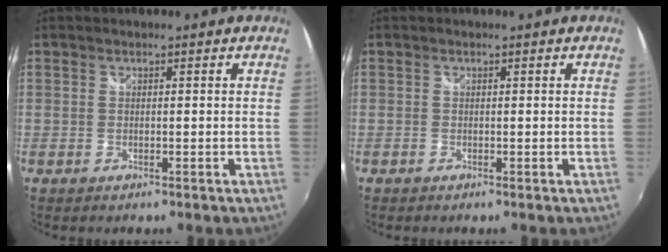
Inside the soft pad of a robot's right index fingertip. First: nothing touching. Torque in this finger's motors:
{"motor_torque": [0.00, 0.00, 0.00, -0.02]}